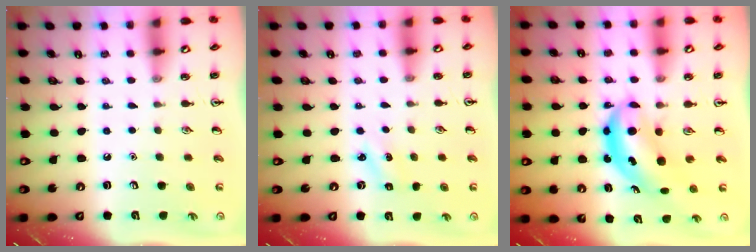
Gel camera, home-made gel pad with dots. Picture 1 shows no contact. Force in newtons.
{"total": 1.6, "press": 1.5, "slide": 0.6}
{"total": 6.3, "press": 6.0, "slide": 1.6}